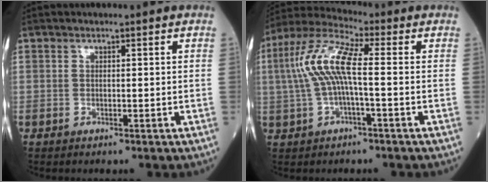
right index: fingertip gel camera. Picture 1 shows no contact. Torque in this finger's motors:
{"motor_torque": [0.98, -0.03, 0.58, 0.21]}